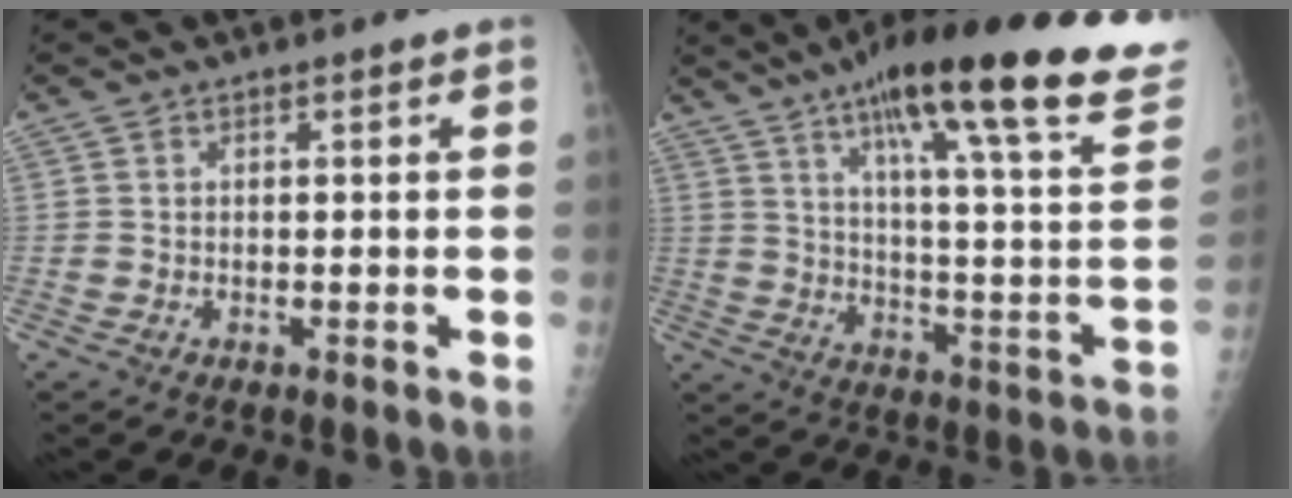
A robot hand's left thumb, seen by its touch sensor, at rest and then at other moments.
{"total": 31.6, "force": [21.0, 5.9, 22.8], "torque": [-0.297, -0.065, 0.293]}